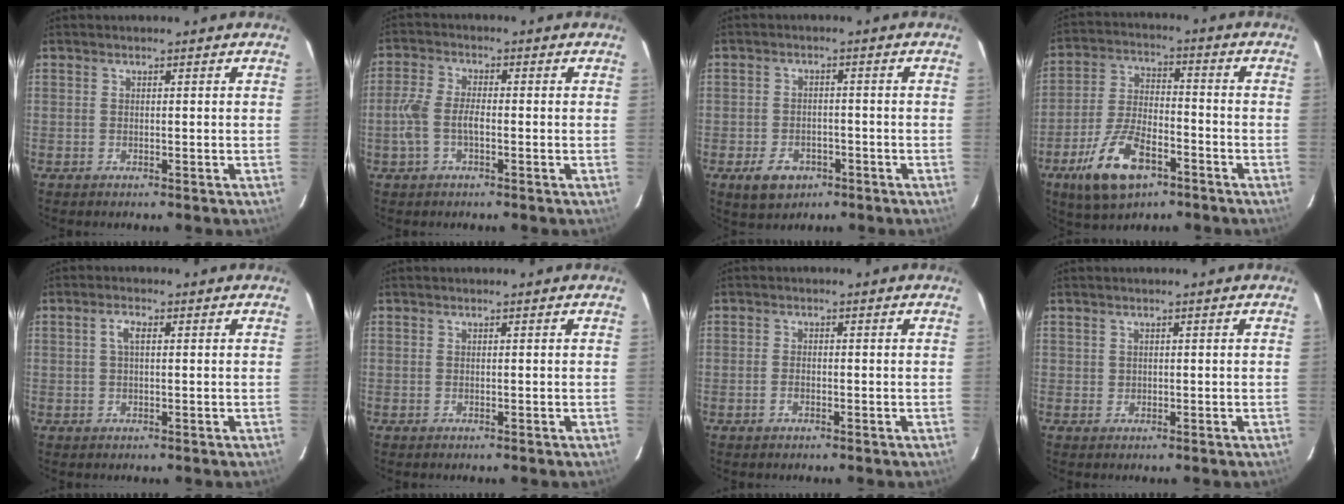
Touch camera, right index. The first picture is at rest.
{"total": 5.7, "force": [-1.5, 2.6, 4.9], "torque": [-0.109, 0.005, -0.029]}
{"total": 5.0, "force": [-2.5, 3.8, 2.0], "torque": [-0.049, 0.005, -0.031]}
{"total": 13.8, "force": [-7.6, 6.1, 9.7], "torque": [-0.208, -0.010, -0.136]}
{"total": 2.1, "force": [0.5, 0.8, 1.9], "torque": [-0.041, 0.007, 0.008]}
{"total": 0.0}
{"total": 1.5, "force": [-0.7, 0.9, 1.0], "torque": [-0.023, 0.001, -0.014]}
{"total": 0.8, "force": [0.3, 0.8, 0.0], "torque": [0.004, 0.004, 0.004]}